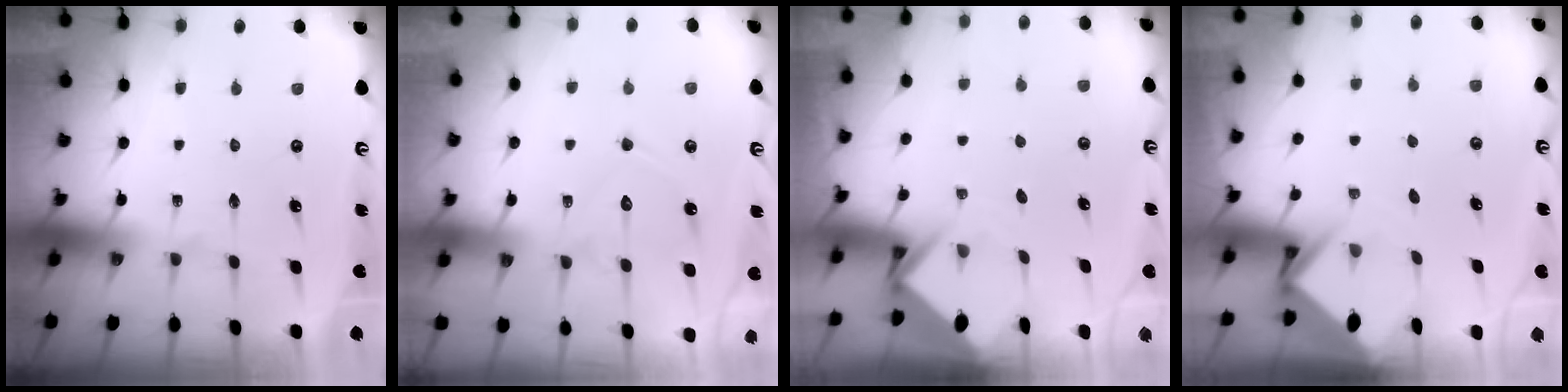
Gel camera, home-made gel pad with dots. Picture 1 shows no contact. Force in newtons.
{"total": 11.2, "press": 11.2, "slide": 1.0}
{"total": 3.9, "press": 3.9, "slide": 0.2}
{"total": 3.6, "press": 3.6, "slide": 0.2}